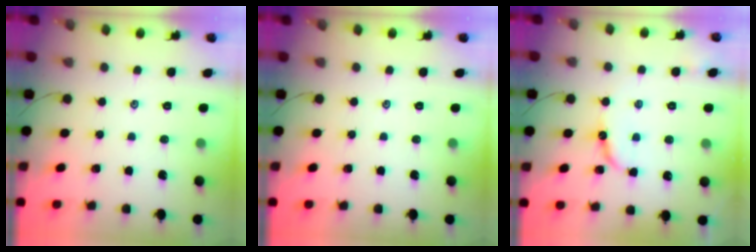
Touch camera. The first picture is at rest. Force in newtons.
{"total": 0.0}
{"total": 8.1, "press": 8.1, "slide": 0.6}